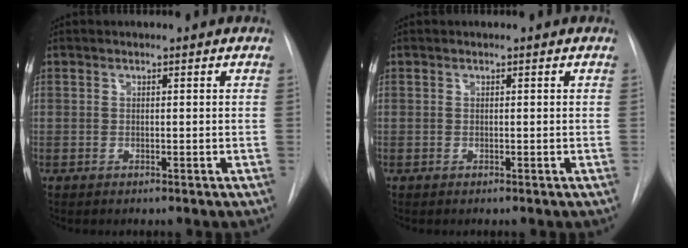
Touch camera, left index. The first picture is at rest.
{"total": 0.0}